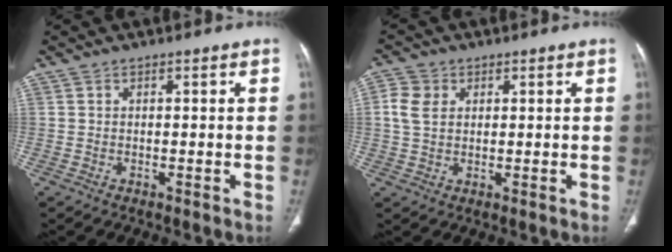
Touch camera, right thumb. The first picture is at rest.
{"total": 5.2, "force": [1.2, 4.1, 3.0], "torque": [-0.059, 0.006, 0.022]}